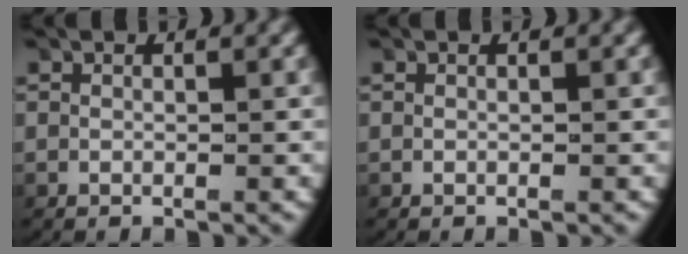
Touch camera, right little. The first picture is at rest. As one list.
[{"total": 0.0}]